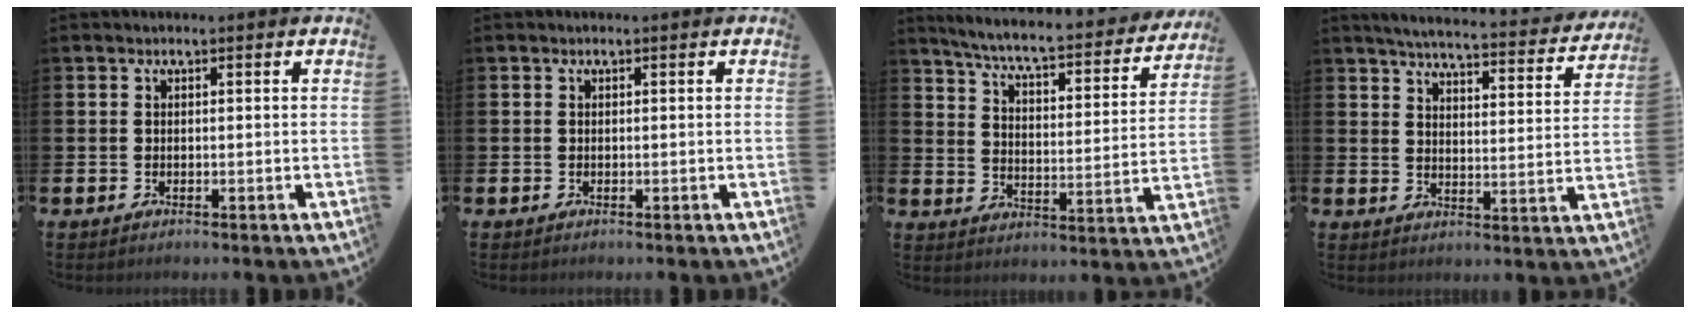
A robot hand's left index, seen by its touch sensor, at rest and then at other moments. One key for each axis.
{"total": 0.0}
{"total": 6.5, "fx": 5.9, "fy": 0.5, "fz": 2.6, "tx": -0.082, "ty": -0.044, "tz": 0.096}
{"total": 5.1, "fx": 4.8, "fy": 0.4, "fz": 1.7, "tx": -0.051, "ty": -0.036, "tz": 0.078}